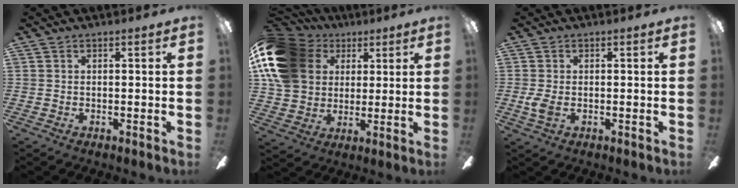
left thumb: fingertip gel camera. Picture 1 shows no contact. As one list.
[{"total": 20.5, "force": [5.8, 16.0, 11.4], "torque": [-0.247, 0.001, 0.109]}, {"total": 3.6, "force": [-0.8, 2.0, 2.9], "torque": [-0.069, -0.005, -0.016]}]